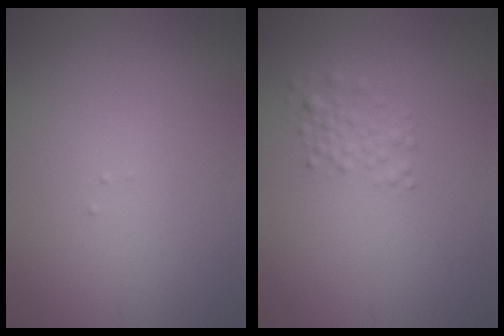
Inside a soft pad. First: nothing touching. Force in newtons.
{"total": 1.7, "press": 1.7, "slide": 0.0}